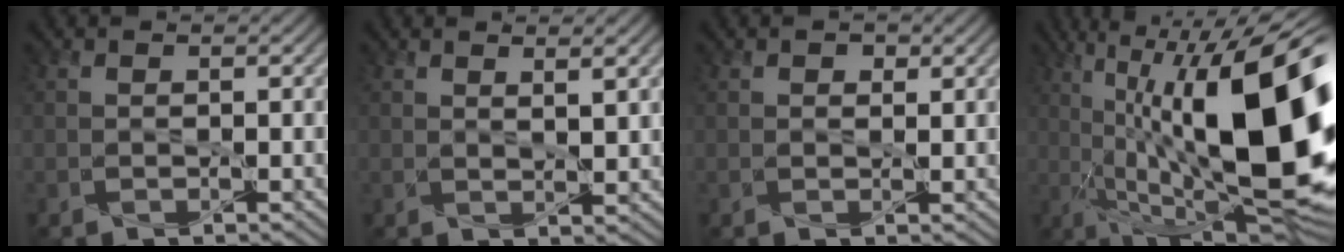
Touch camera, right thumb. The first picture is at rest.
{"total": 2.1, "force": [1.7, 0.0, 1.2], "torque": [-0.022, -0.007, 0.036]}
{"total": 1.2, "force": [0.8, 0.7, 0.6], "torque": [-0.012, -0.003, 0.014]}
{"total": 20.7, "force": [1.3, 6.8, 19.5], "torque": [-0.310, 0.027, 0.031]}